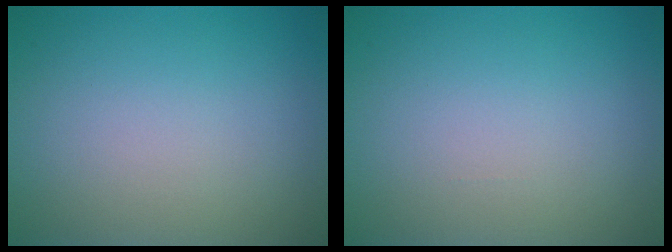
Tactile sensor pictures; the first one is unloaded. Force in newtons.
{"total": 0.0}